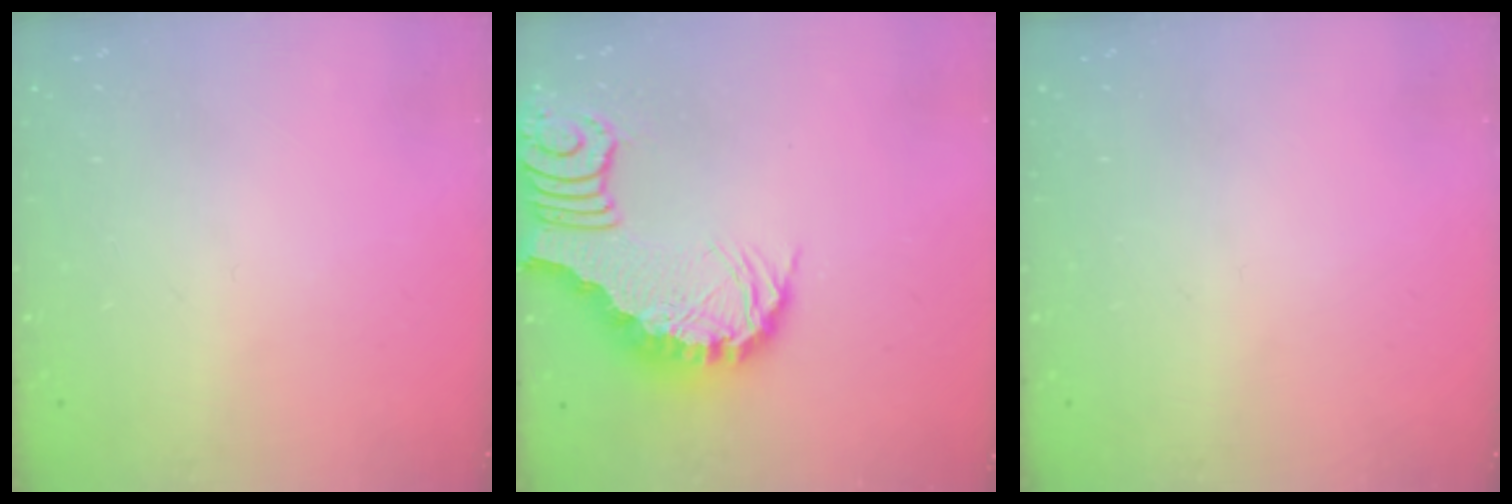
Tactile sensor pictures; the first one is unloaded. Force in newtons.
{"total": 3.7, "press": 3.6, "slide": 0.7}
{"total": 0.0}